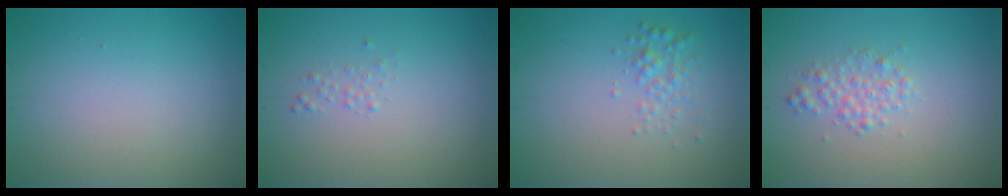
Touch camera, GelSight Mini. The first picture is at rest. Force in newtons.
{"total": 0.6, "press": 0.6, "slide": 0.0}
{"total": 1.7, "press": 1.7, "slide": 0.1}
{"total": 1.9, "press": 1.9, "slide": 0.0}